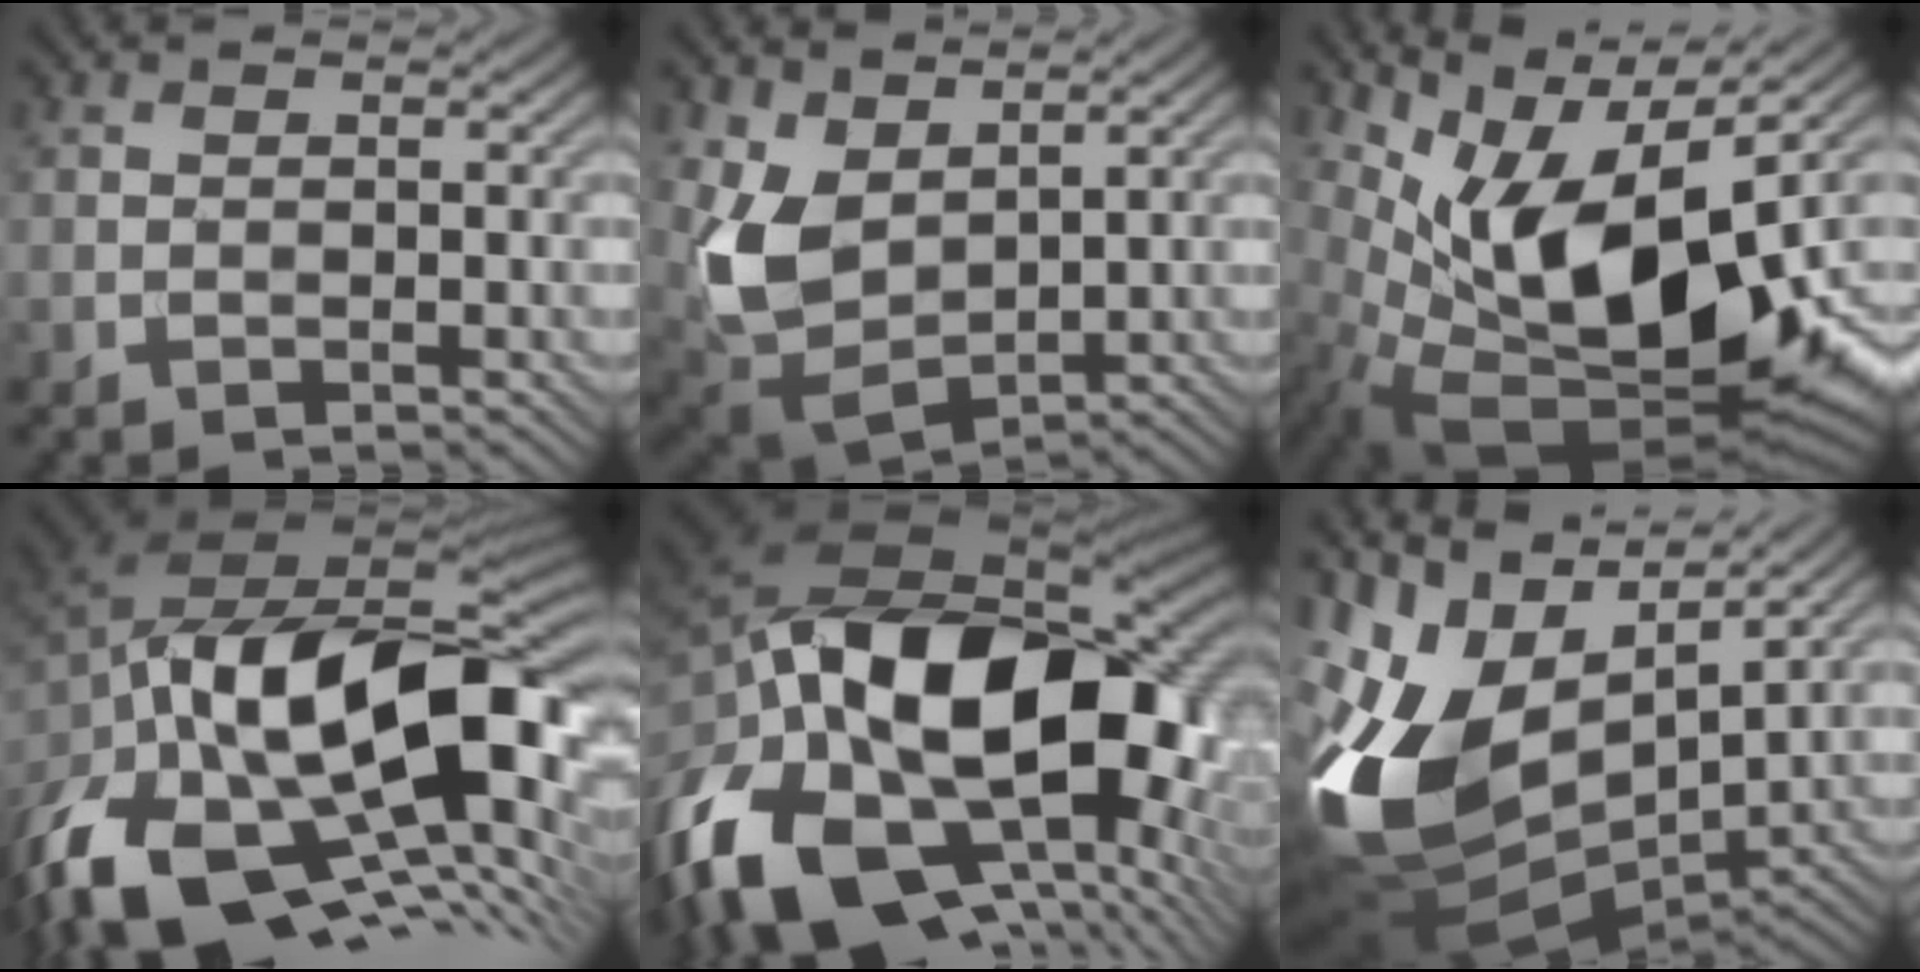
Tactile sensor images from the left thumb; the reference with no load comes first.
{"total": 9.3, "force": [3.7, 5.8, 6.3], "torque": [-0.167, -0.011, 0.083]}
{"total": 14.9, "force": [0.9, 7.5, 12.9], "torque": [-0.225, -0.024, 0.024]}
{"total": 21.6, "force": [-5.6, 11.7, 17.3], "torque": [-0.343, -0.034, -0.087]}
{"total": 22.4, "force": [-4.1, 13.3, 17.5], "torque": [-0.360, -0.053, -0.051]}
{"total": 16.8, "force": [1.2, 9.8, 13.5], "torque": [-0.315, -0.007, 0.035]}